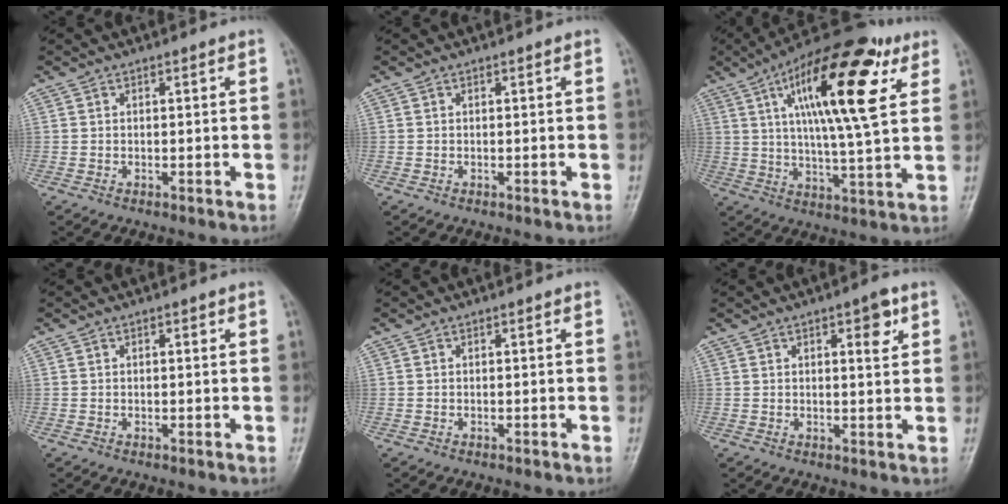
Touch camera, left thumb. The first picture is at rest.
{"total": 0.0}
{"total": 22.3, "force": [8.6, 6.8, 19.4], "torque": [-0.292, -0.013, 0.131]}
{"total": 0.8, "force": [0.3, 0.3, 0.7], "torque": [-0.007, 0.002, 0.004]}
{"total": 0.0}
{"total": 4.5, "force": [2.1, 1.5, 3.6], "torque": [-0.040, -0.009, 0.029]}